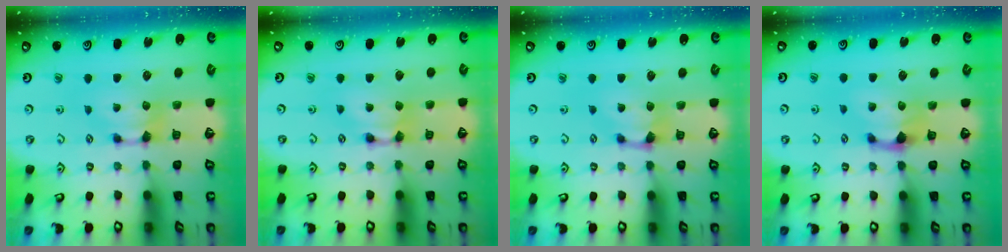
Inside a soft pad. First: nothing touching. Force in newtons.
{"total": 1.6, "press": 1.6, "slide": 0.1}
{"total": 2.0, "press": 1.9, "slide": 0.7}
{"total": 1.4, "press": 0.9, "slide": 1.1}